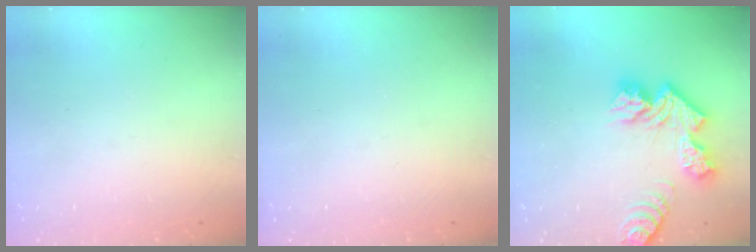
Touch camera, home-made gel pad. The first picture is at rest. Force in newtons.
{"total": 0.0}
{"total": 12.2, "press": 12.1, "slide": 1.0}